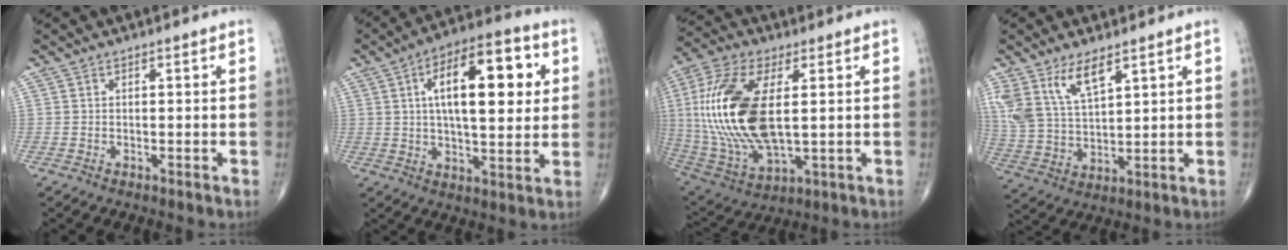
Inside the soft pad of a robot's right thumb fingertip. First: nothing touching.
{"total": 18.6, "force": [4.6, 7.8, 16.2], "torque": [-0.225, 0.006, 0.065]}
{"total": 23.2, "force": [2.4, 10.8, 20.4], "torque": [-0.444, -0.014, 0.050]}
{"total": 10.5, "force": [6.4, 4.3, 7.2], "torque": [-0.140, -0.023, 0.139]}